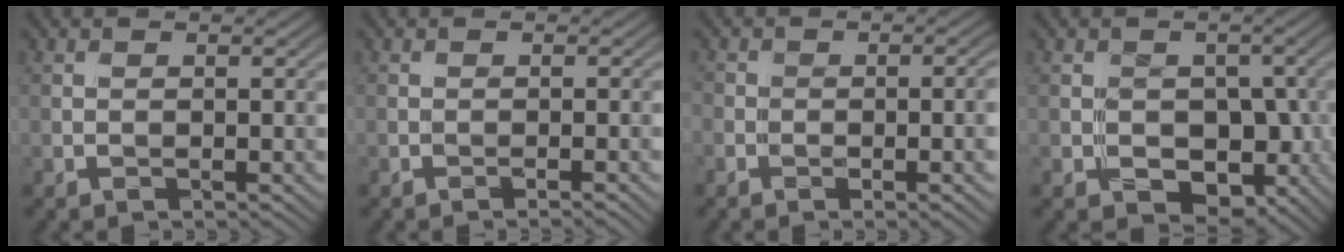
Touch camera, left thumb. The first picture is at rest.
{"total": 0.7, "force": [-0.4, -0.6, 0.1], "torque": [-0.003, -0.001, -0.007]}
{"total": 5.5, "force": [-2.1, 2.7, 4.4], "torque": [-0.048, -0.016, -0.020]}
{"total": 6.0, "force": [-1.5, 4.7, 3.4], "torque": [-0.043, -0.016, -0.015]}